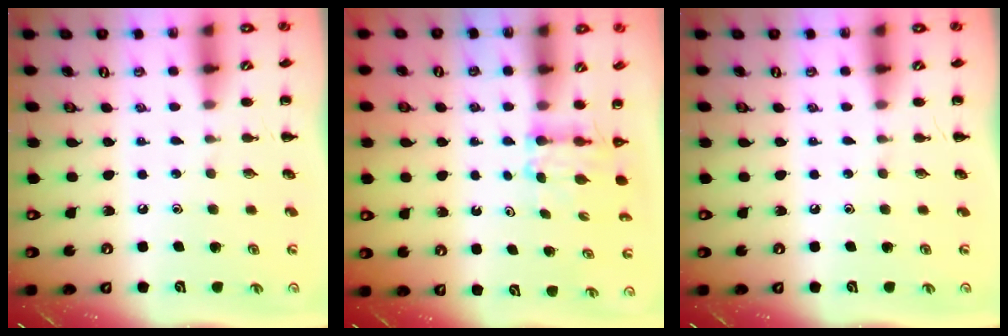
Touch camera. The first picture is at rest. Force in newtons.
{"total": 3.7, "press": 3.6, "slide": 0.6}
{"total": 0.0}